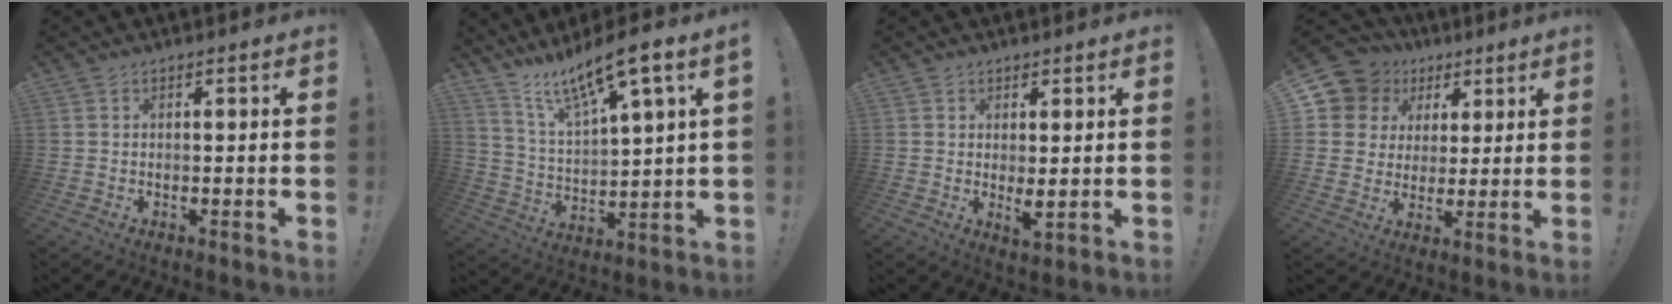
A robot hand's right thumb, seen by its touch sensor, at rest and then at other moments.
{"total": 12.1, "force": [9.8, 1.4, 7.0], "torque": [-0.130, -0.067, 0.162]}
{"total": 3.4, "force": [0.9, 1.3, 3.0], "torque": [-0.035, -0.015, 0.019]}
{"total": 10.7, "force": [5.1, 9.0, 2.6], "torque": [-0.045, -0.034, 0.109]}